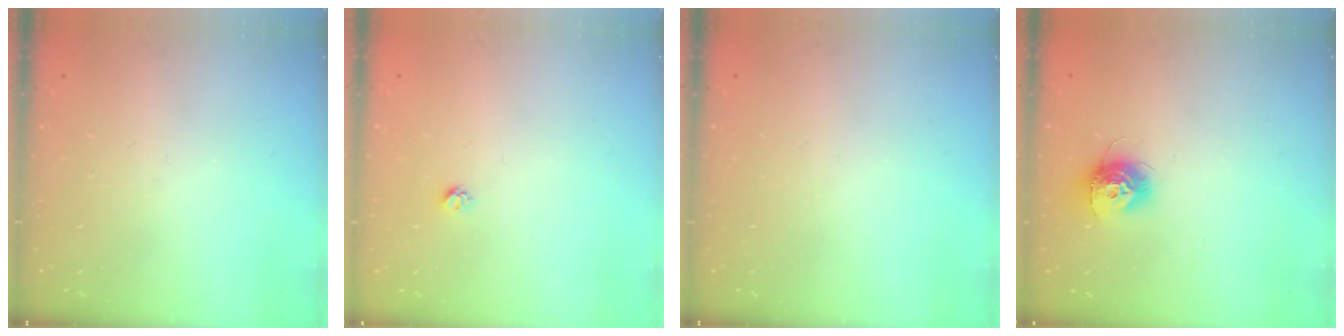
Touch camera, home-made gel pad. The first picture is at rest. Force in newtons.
{"total": 3.6, "press": 3.6, "slide": 0.3}
{"total": 0.0}
{"total": 10.2, "press": 10.2, "slide": 0.4}